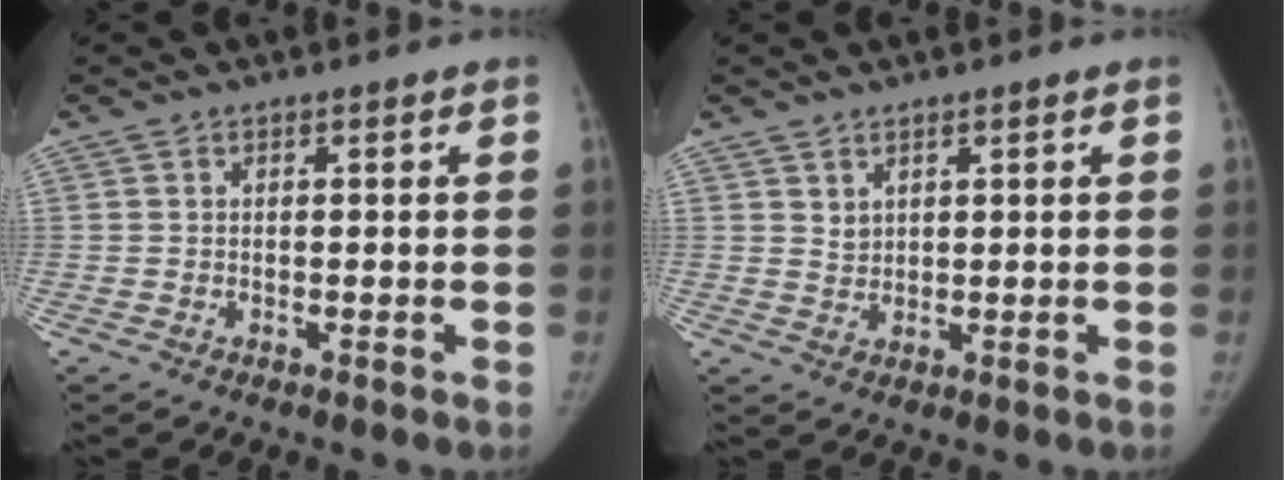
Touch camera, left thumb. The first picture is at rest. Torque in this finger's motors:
{"motor_torque": [0.11, 0.03, 0.41, -0.30, 0.07]}